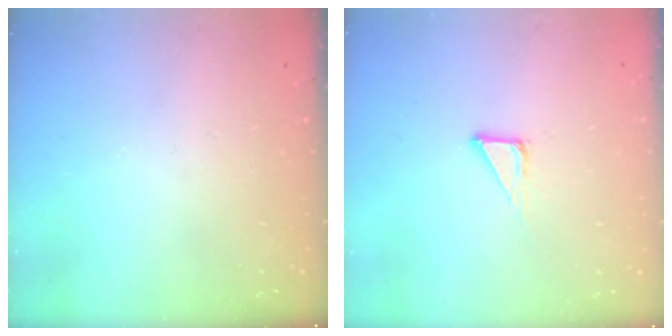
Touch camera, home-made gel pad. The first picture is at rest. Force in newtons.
{"total": 4.4, "press": 4.4, "slide": 0.1}